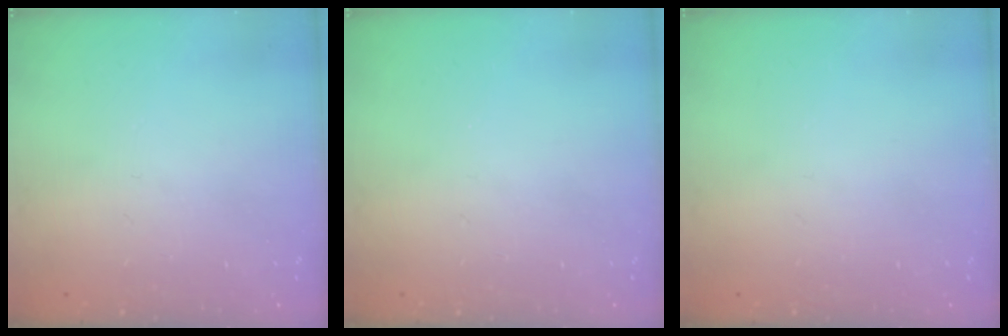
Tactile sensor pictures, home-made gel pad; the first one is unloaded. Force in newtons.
{"total": 0.0}
{"total": 0.0}